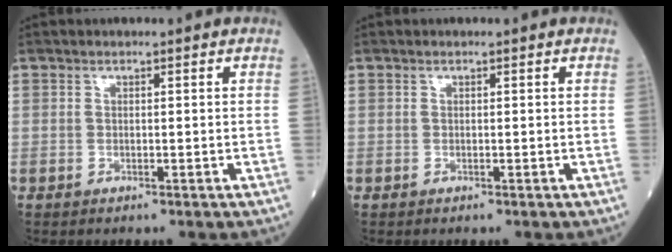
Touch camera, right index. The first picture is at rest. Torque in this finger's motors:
{"motor_torque": [0.00, 0.00, 0.00, 0.00]}